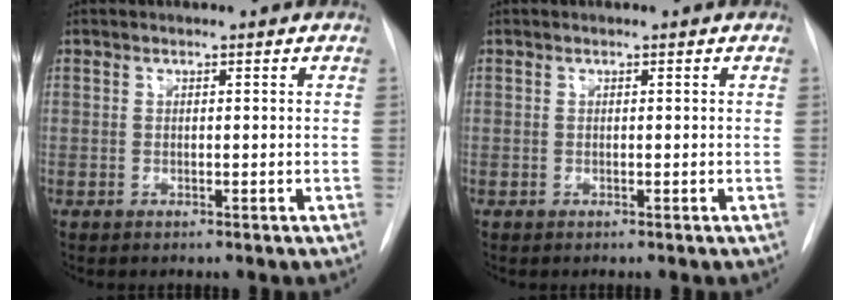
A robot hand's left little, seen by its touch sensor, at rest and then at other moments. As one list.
[{"total": 0.0}]